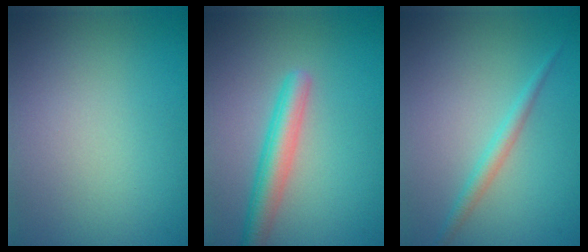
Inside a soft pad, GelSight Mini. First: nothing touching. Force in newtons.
{"total": 3.6, "press": 3.6, "slide": 0.1}
{"total": 1.7, "press": 1.7, "slide": 0.1}